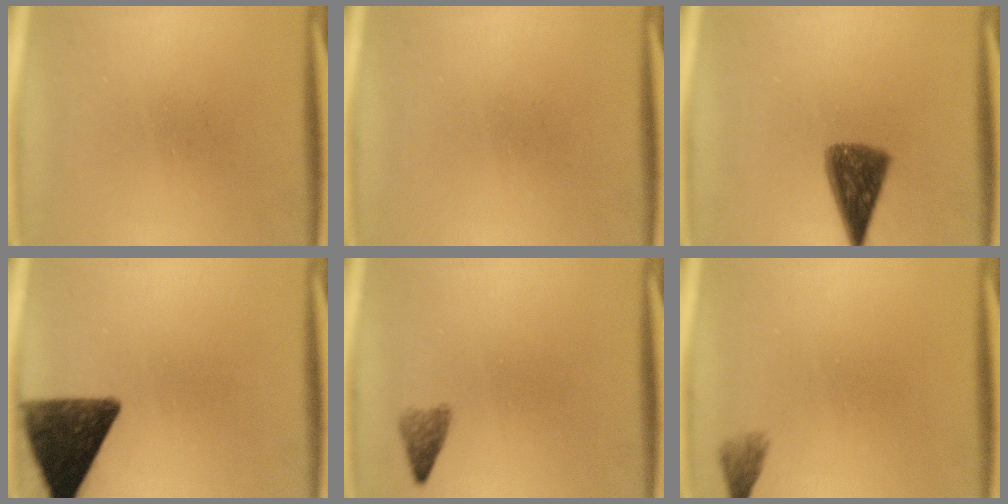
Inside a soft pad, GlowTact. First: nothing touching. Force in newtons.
{"total": 0.0}
{"total": 8.3}
{"total": 12.2}
{"total": 1.9}
{"total": 1.5}